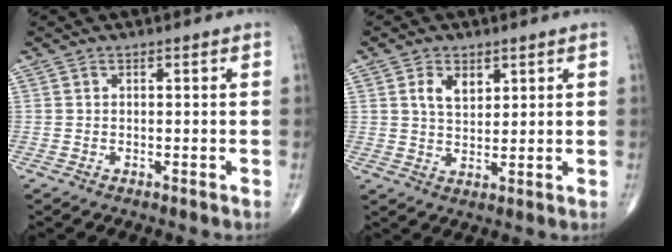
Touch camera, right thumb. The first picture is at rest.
{"total": 4.8, "force": [2.2, 2.9, 3.1], "torque": [-0.038, -0.013, 0.040]}